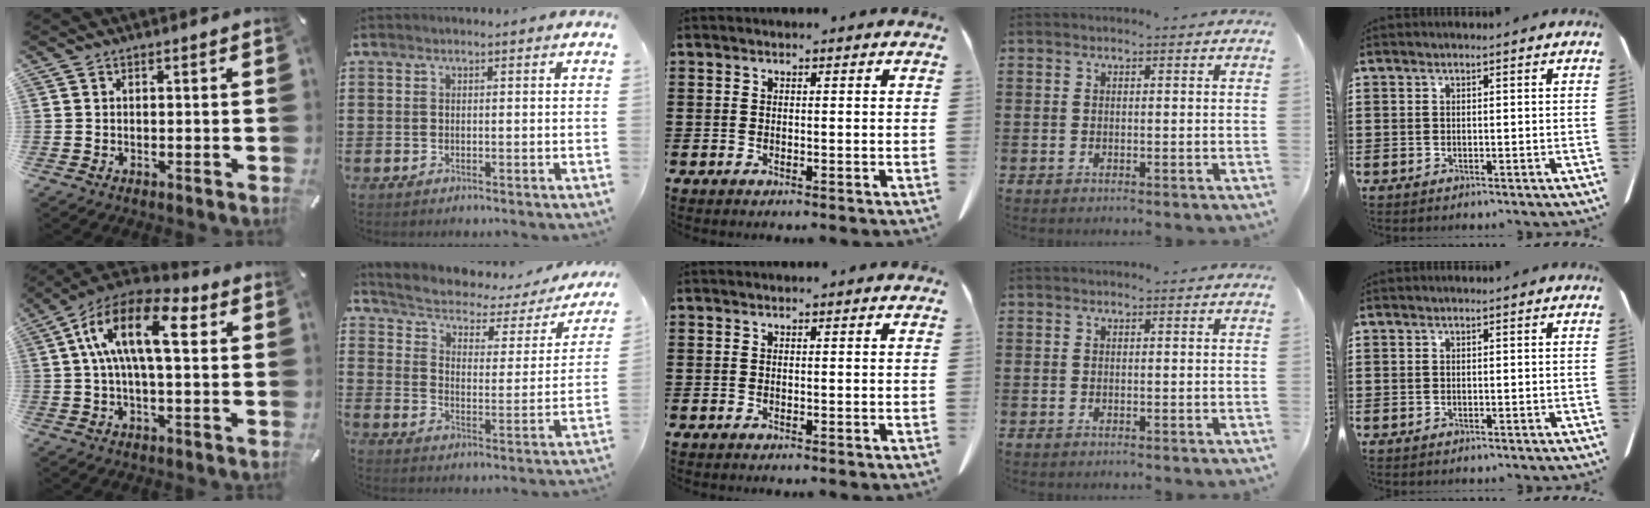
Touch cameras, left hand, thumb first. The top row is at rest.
{"thumb": {"total": 14.9, "force": [3.8, 6.5, 12.8], "torque": [-0.257, 0.003, 0.063]}, "index": {"total": 2.7, "force": [2.1, 1.0, 1.4], "torque": [-0.044, -0.023, 0.025]}}